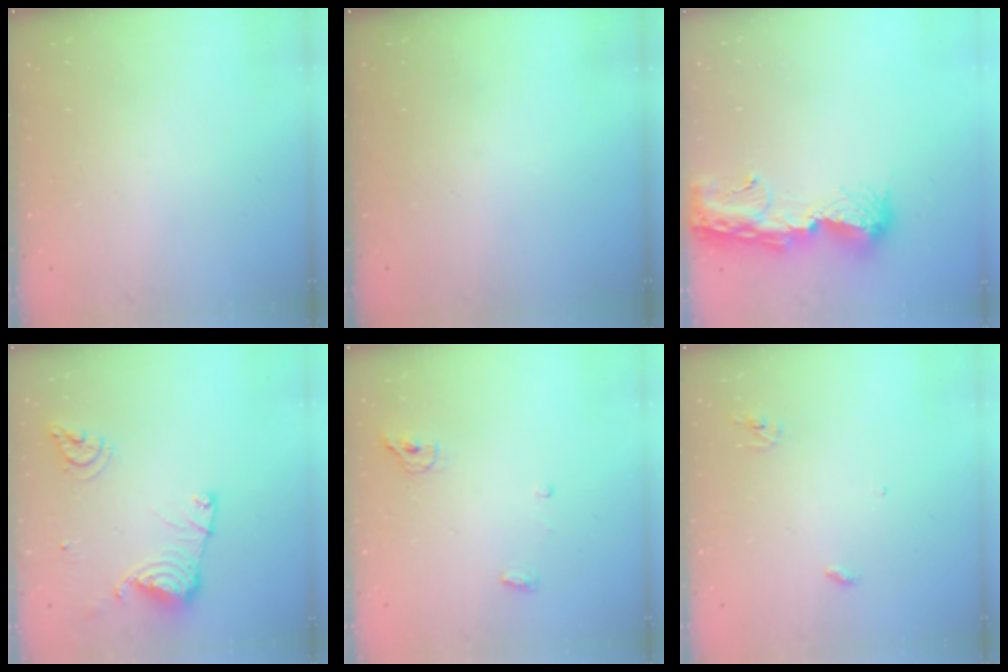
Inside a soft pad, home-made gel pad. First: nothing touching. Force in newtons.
{"total": 0.0}
{"total": 12.9, "press": 12.9, "slide": 1.3}
{"total": 13.6, "press": 13.5, "slide": 1.5}
{"total": 4.4, "press": 4.3, "slide": 1.1}
{"total": 3.0, "press": 2.9, "slide": 0.2}